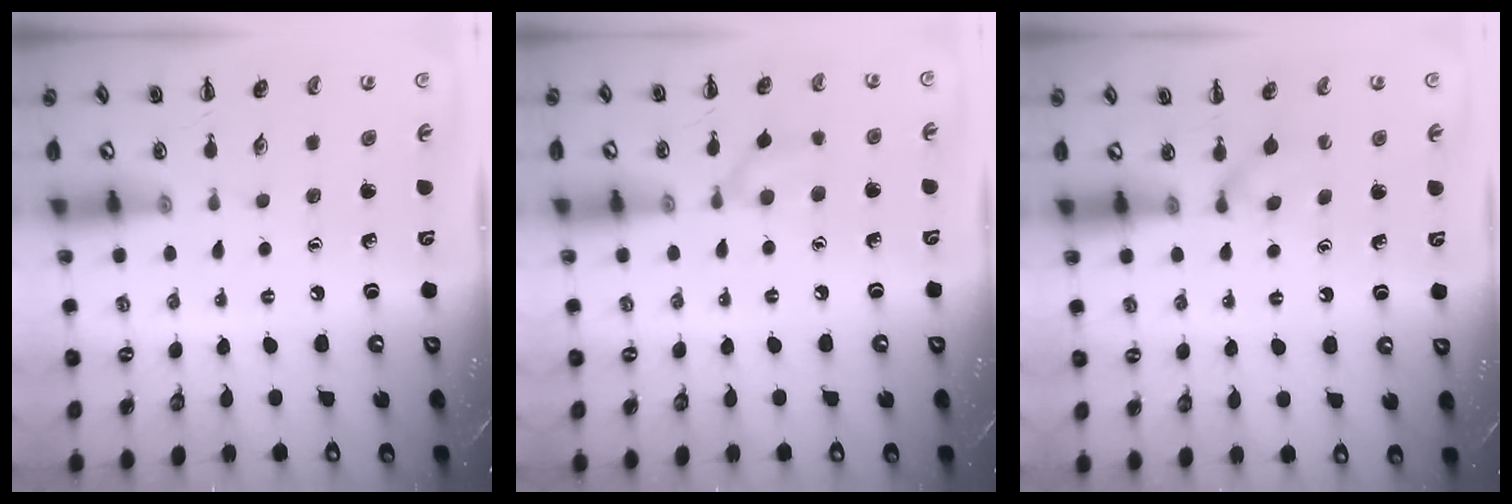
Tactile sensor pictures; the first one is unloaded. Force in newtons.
{"total": 7.1, "press": 6.7, "slide": 2.3}
{"total": 2.8, "press": 2.5, "slide": 1.2}